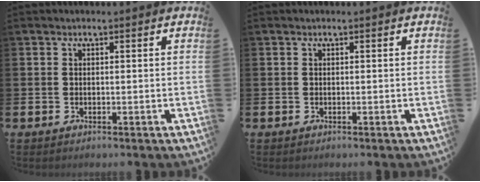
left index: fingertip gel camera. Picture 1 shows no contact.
{"total": 0.0}